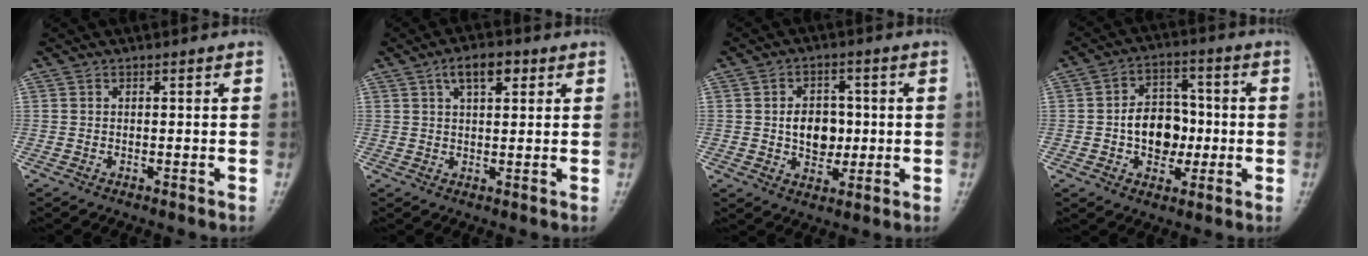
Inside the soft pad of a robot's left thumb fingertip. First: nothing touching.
{"total": 5.7, "force": [2.7, 2.7, 4.3], "torque": [-0.060, 0.001, 0.041]}
{"total": 7.6, "force": [0.1, 5.7, 5.0], "torque": [-0.043, 0.001, 0.002]}
{"total": 10.2, "force": [-1.1, 7.7, 6.6], "torque": [-0.060, 0.022, -0.023]}